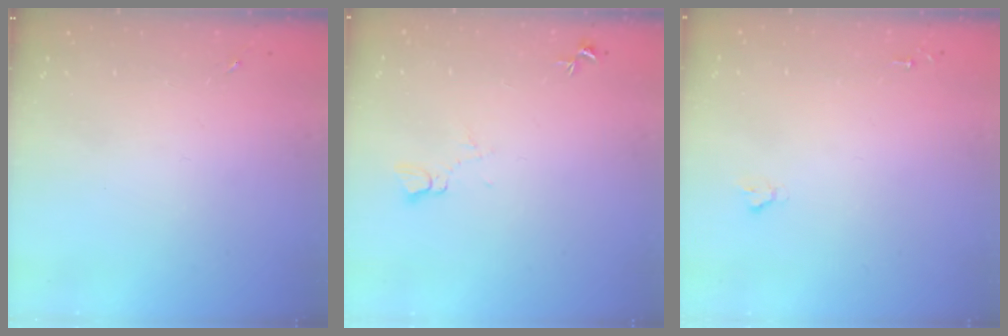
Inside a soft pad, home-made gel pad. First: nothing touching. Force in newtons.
{"total": 5.6, "press": 5.5, "slide": 0.6}
{"total": 1.6, "press": 1.6, "slide": 0.2}